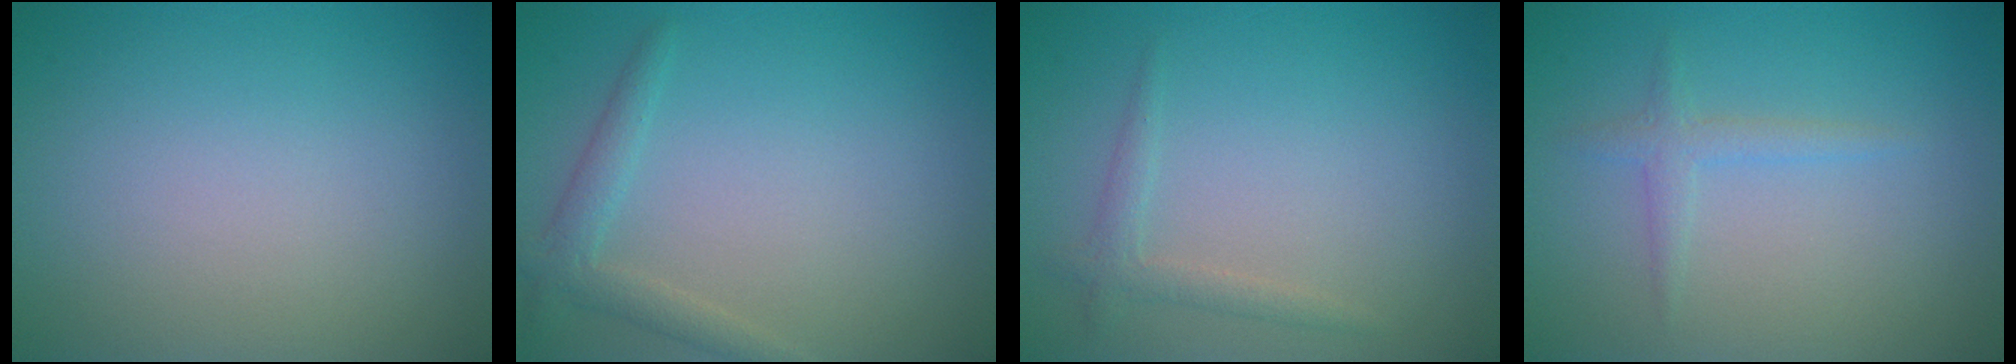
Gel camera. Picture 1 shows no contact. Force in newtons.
{"total": 2.0, "press": 2.0, "slide": 0.1}
{"total": 1.5, "press": 1.5, "slide": 0.1}
{"total": 1.5, "press": 1.4, "slide": 0.2}